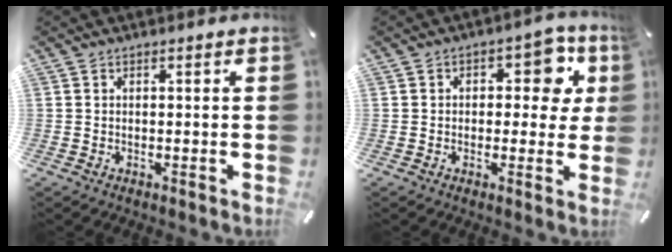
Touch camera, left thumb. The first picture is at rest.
{"total": 9.3, "force": [2.5, 5.8, 6.8], "torque": [-0.072, -0.008, 0.036]}